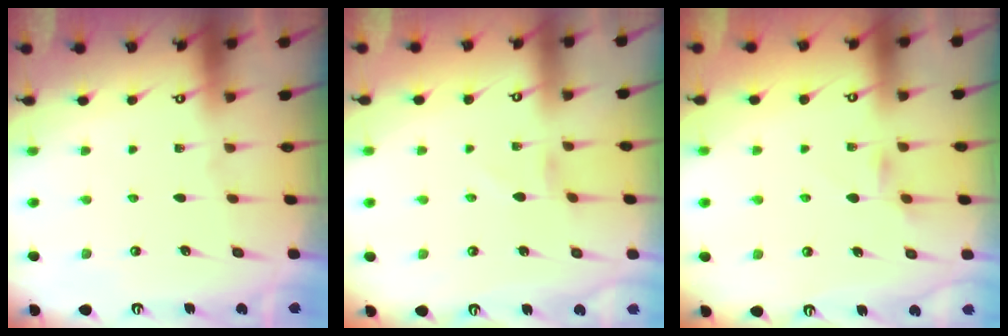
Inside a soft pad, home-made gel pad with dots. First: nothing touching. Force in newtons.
{"total": 0.8, "press": 0.8, "slide": 0.1}
{"total": 2.2, "press": 2.1, "slide": 0.4}